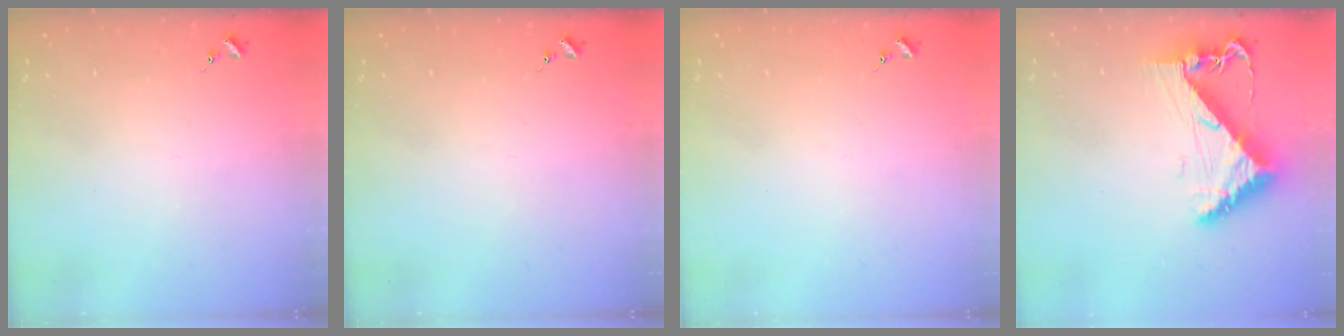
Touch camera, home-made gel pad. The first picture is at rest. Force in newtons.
{"total": 0.0}
{"total": 0.0}
{"total": 8.3, "press": 8.2, "slide": 1.0}